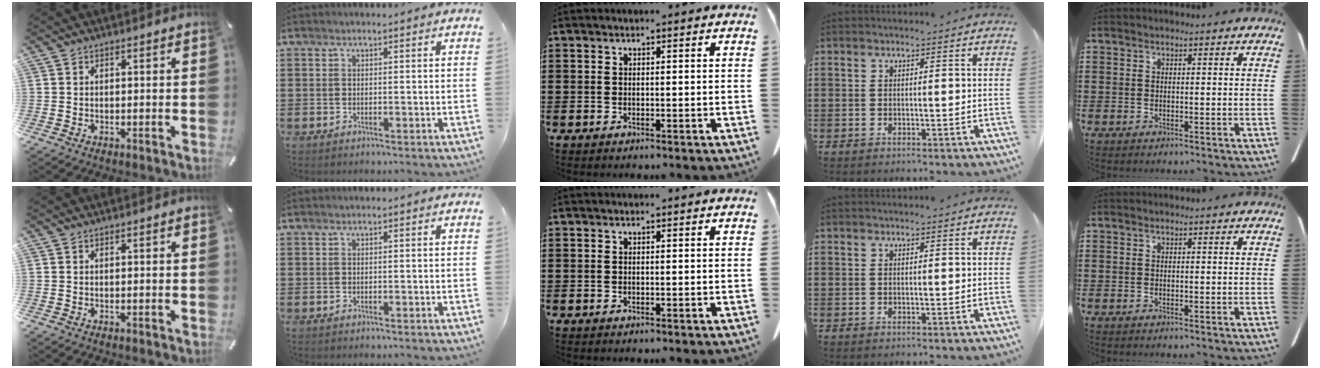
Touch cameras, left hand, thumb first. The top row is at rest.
{}